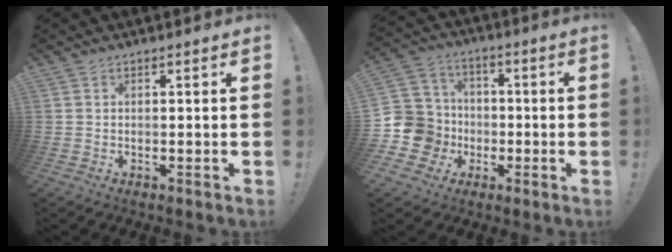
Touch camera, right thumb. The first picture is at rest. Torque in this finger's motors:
{"motor_torque": [-0.06, 0.08, 0.06, -0.09, -0.07]}